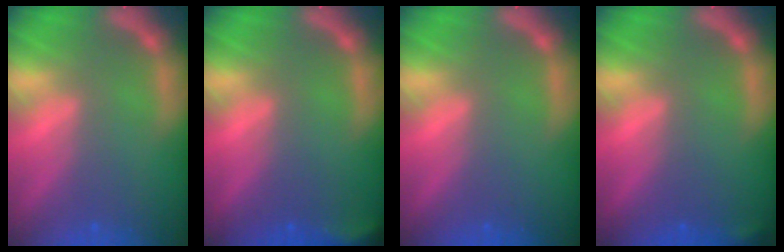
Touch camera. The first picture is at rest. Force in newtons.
{"total": 2.9}
{"total": 0.0}
{"total": 0.9}